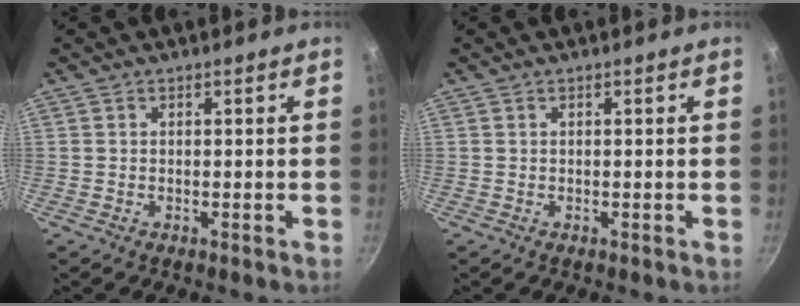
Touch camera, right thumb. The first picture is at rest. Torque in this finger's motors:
{"motor_torque": [0.00, 0.00, 0.00, 0.00, 0.00]}